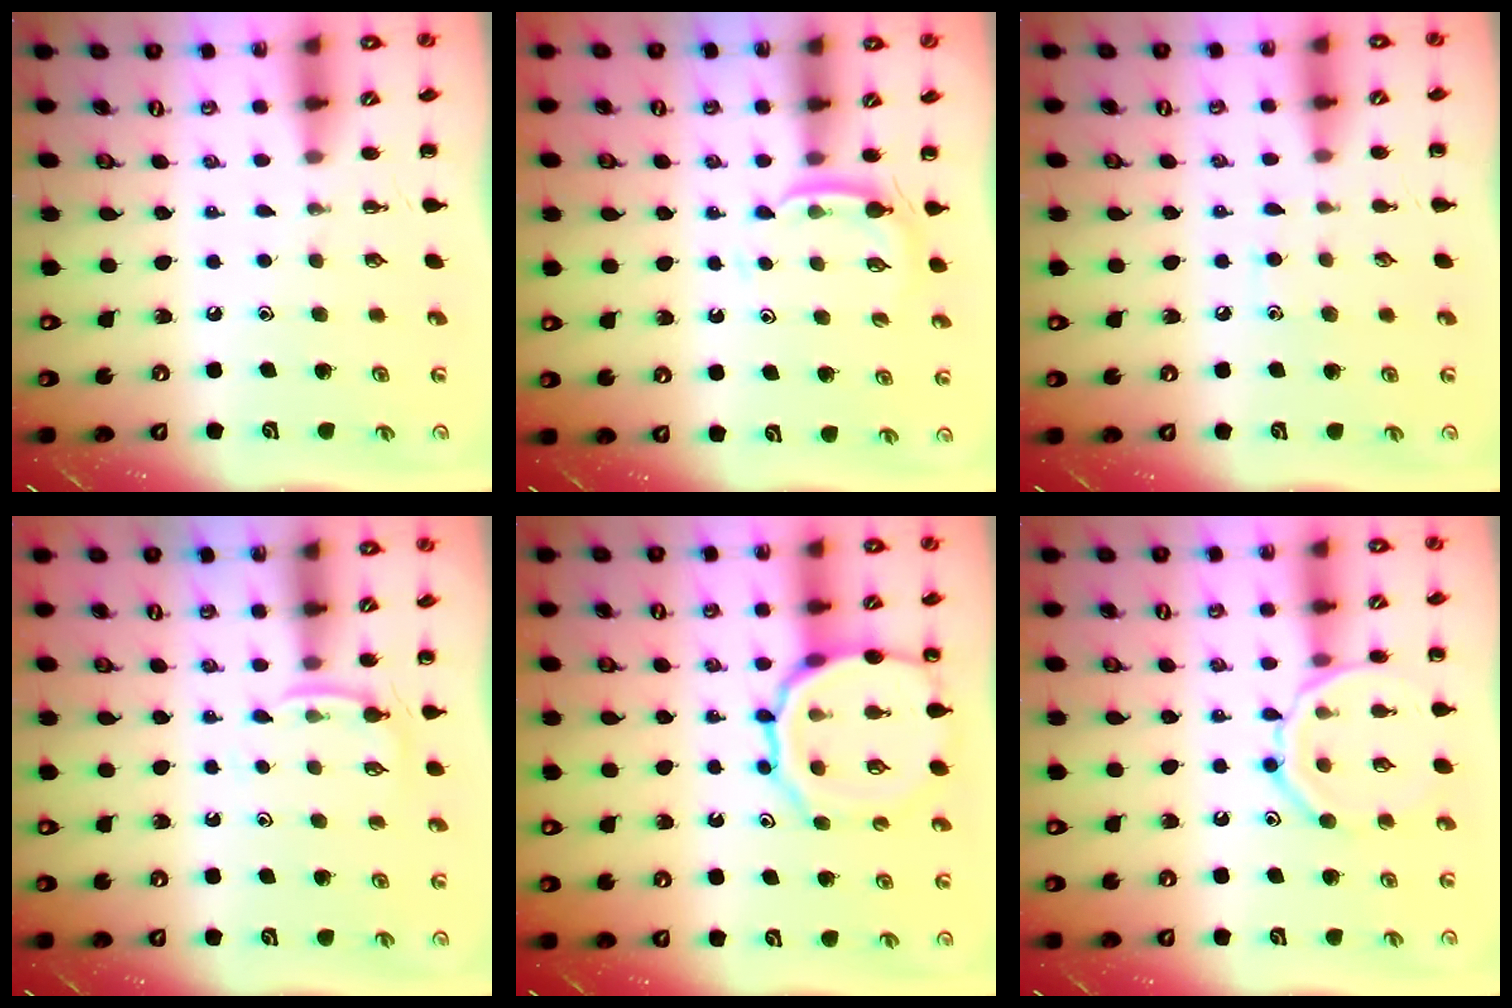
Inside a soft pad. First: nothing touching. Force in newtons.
{"total": 3.9, "press": 3.7, "slide": 1.3}
{"total": 6.0, "press": 5.6, "slide": 2.1}
{"total": 4.6, "press": 4.4, "slide": 1.3}
{"total": 14.6, "press": 14.5, "slide": 1.7}
{"total": 13.1, "press": 13.0, "slide": 1.4}